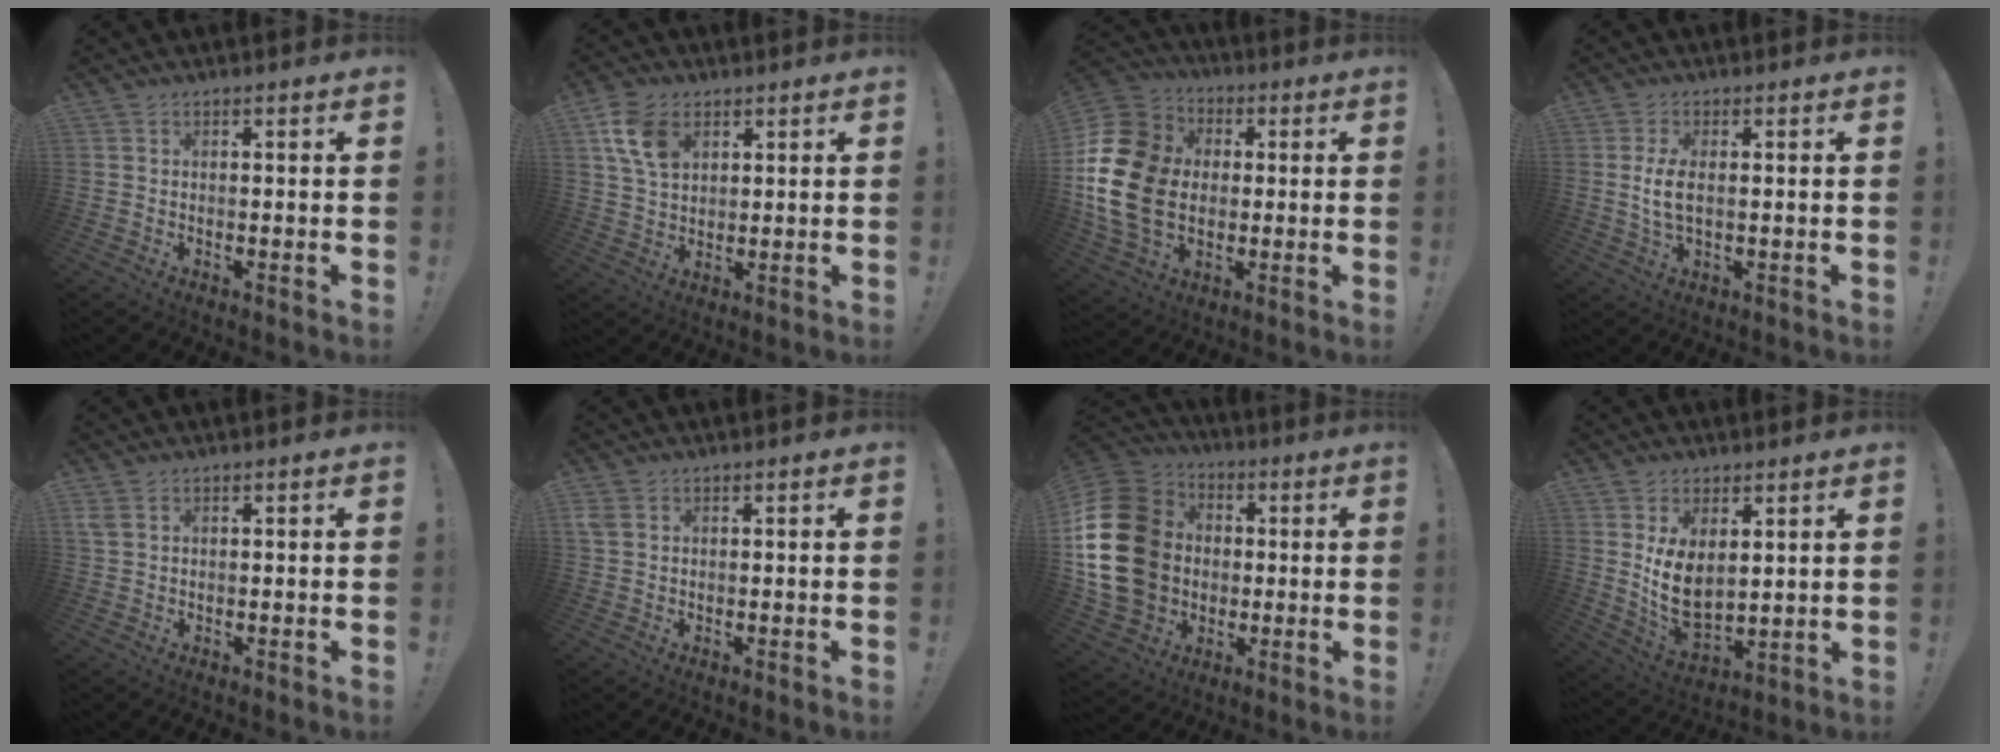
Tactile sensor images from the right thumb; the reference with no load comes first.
{"total": 10.4, "force": [4.5, 6.9, 6.3], "torque": [-0.115, -0.005, 0.088]}
{"total": 21.3, "force": [-0.5, 16.0, 14.0], "torque": [-0.274, 0.020, -0.001]}
{"total": 5.7, "force": [0.2, 2.5, 5.1], "torque": [-0.098, -0.008, -0.003]}
{"total": 2.4, "force": [1.2, 1.5, 1.5], "torque": [-0.037, 0.007, 0.024]}
{"total": 2.9, "force": [1.2, 2.1, 1.6], "torque": [-0.031, 0.004, 0.025]}
{"total": 23.2, "force": [0.2, 18.8, 13.6], "torque": [-0.260, 0.018, 0.028]}
{"total": 10.1, "force": [3.6, 6.3, 7.0], "torque": [-0.130, -0.038, 0.070]}